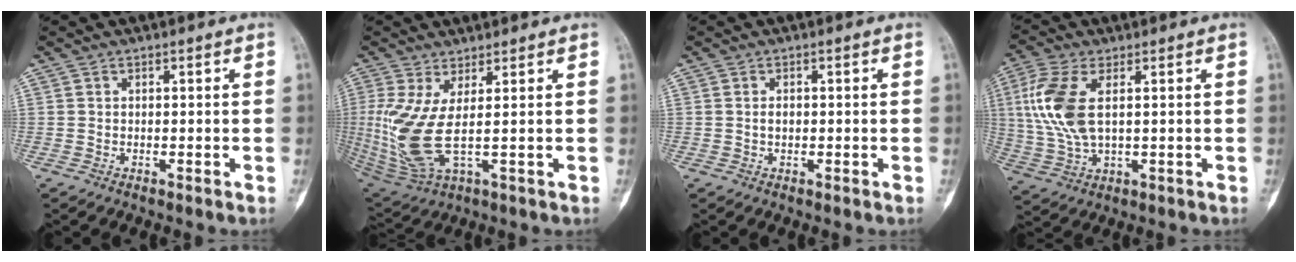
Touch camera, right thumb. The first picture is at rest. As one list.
[{"total": 10.3, "force": [1.2, 2.6, 9.9], "torque": [-0.257, -0.019, 0.032]}, {"total": 1.2, "force": [0.0, 0.8, 0.9], "torque": [-0.009, 0.002, 0.000]}, {"total": 11.3, "force": [2.3, 5.4, 9.7], "torque": [-0.230, -0.001, 0.050]}]